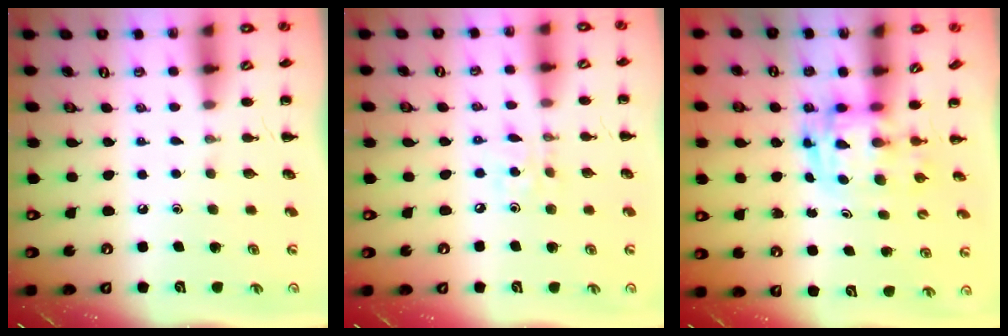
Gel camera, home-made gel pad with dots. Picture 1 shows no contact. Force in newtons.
{"total": 3.1, "press": 3.1, "slide": 0.4}
{"total": 2.9, "press": 2.9, "slide": 0.5}